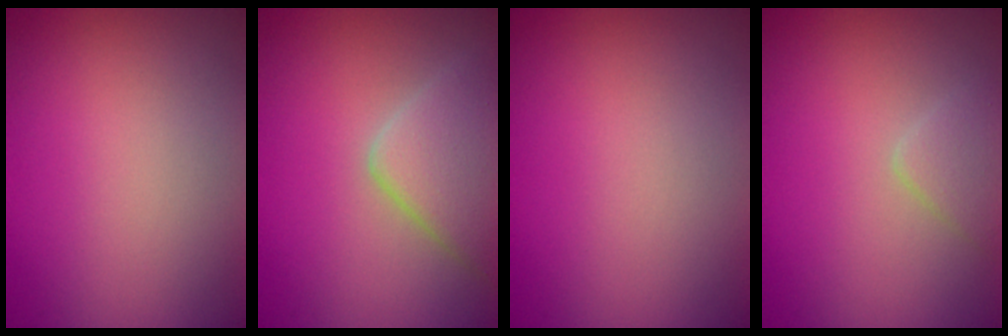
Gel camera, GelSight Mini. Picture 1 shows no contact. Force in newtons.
{"total": 5.0, "press": 5.0, "slide": 0.3}
{"total": 0.0}
{"total": 1.7, "press": 1.6, "slide": 0.1}